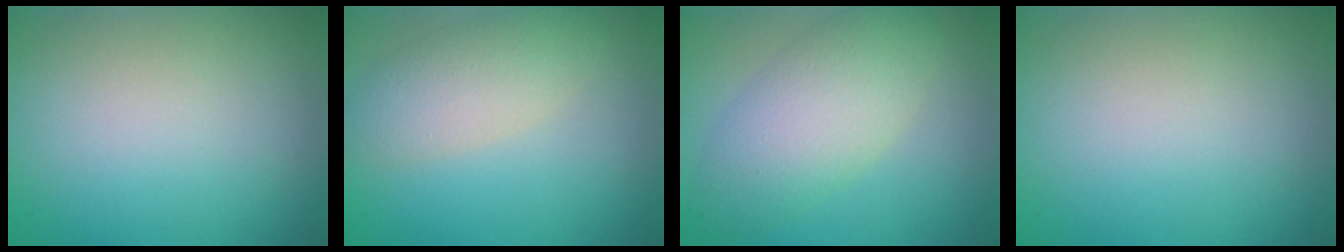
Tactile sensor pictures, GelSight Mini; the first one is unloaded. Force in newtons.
{"total": 3.6, "press": 3.6, "slide": 0.1}
{"total": 5.9, "press": 5.9, "slide": 0.2}
{"total": 0.0}